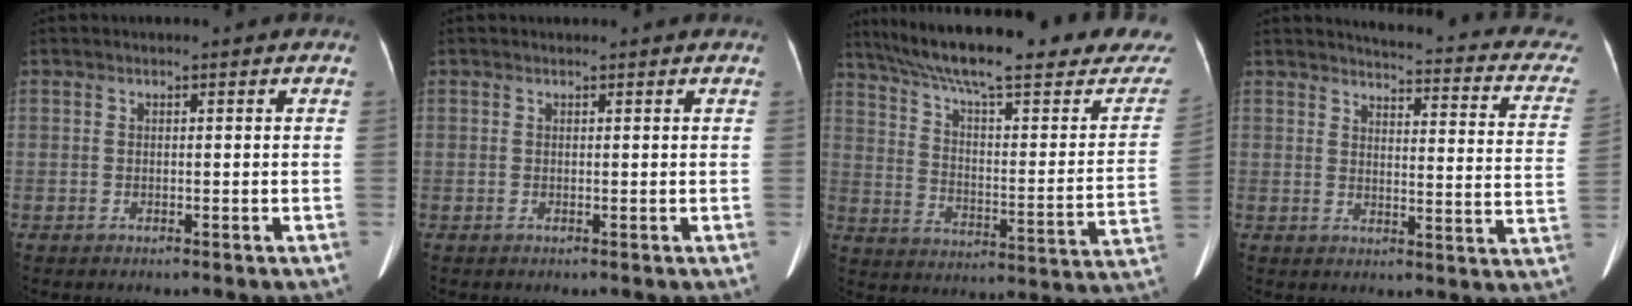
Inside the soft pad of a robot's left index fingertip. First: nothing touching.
{"total": 1.2, "force": [1.2, 0.2, 0.2], "torque": [-0.011, 0.014, 0.014]}
{"total": 31.3, "force": [26.8, 4.1, 15.6], "torque": [-0.247, -0.059, 0.352]}
{"total": 16.9, "force": [15.3, 3.2, 6.5], "torque": [-0.059, -0.054, 0.140]}